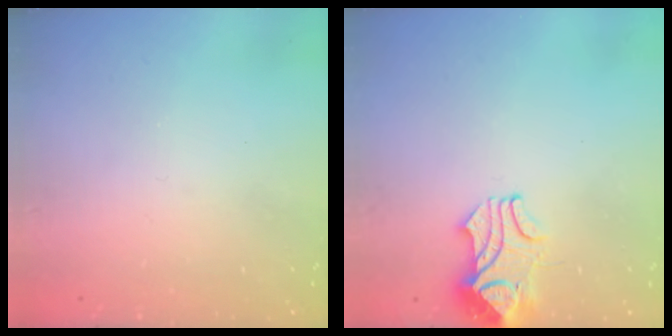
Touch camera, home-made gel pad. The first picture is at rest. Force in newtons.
{"total": 2.3, "press": 2.1, "slide": 0.9}